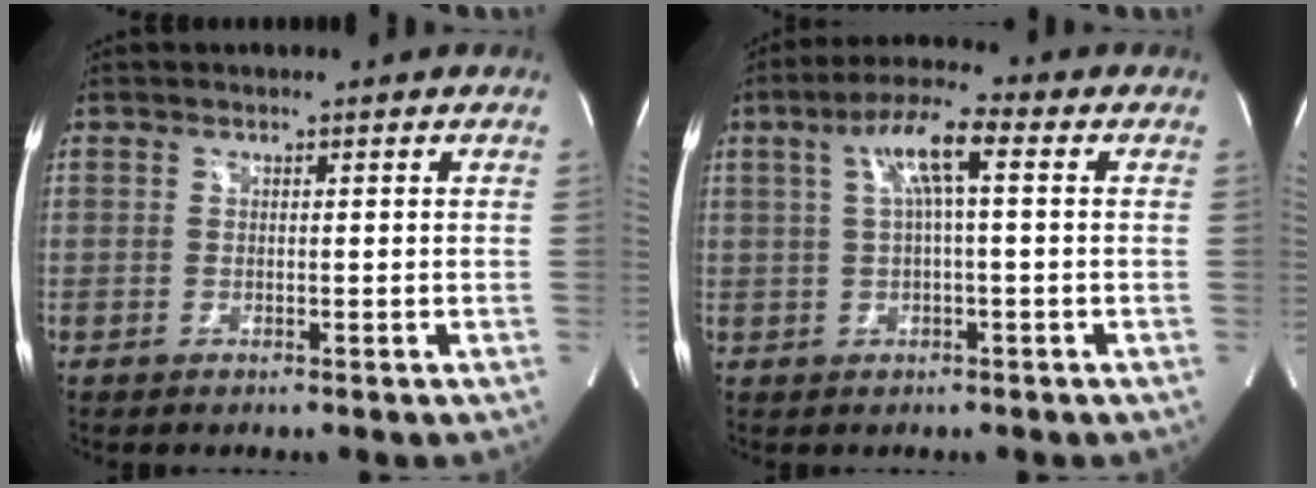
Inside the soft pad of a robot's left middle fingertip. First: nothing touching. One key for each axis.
{"total": 7.1, "fx": 1.8, "fy": 0.7, "fz": 6.8, "tx": -0.129, "ty": 0.024, "tz": 0.033}